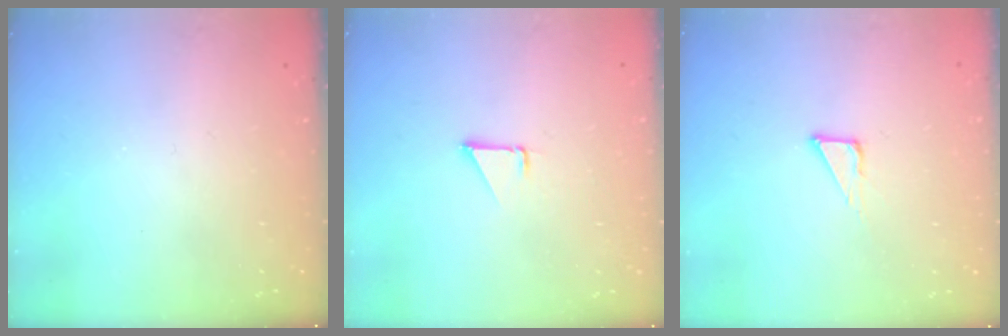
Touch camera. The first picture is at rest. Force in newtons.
{"total": 1.3, "press": 1.3, "slide": 0.1}
{"total": 3.9, "press": 3.9, "slide": 0.3}